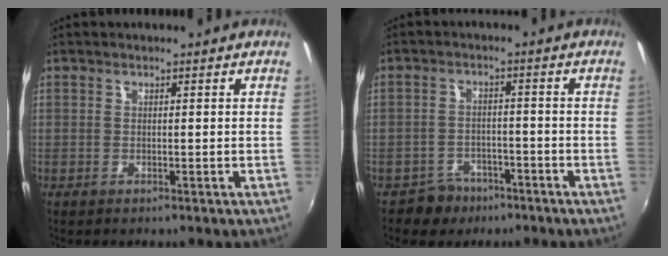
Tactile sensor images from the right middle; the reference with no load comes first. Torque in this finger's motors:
{"motor_torque": [-0.30, 0.00, -0.03, -0.01]}